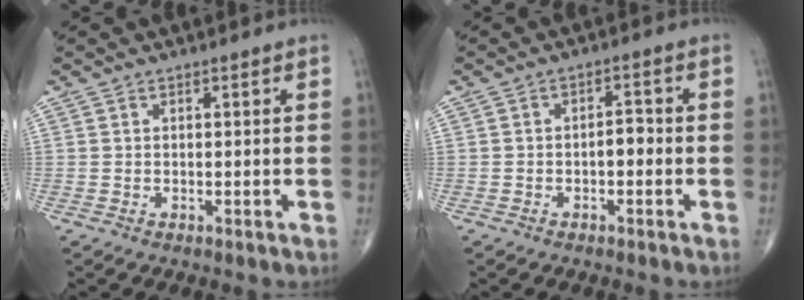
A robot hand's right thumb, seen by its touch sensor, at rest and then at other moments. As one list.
[{"total": 2.7, "force": [-0.8, 1.5, 2.2], "torque": [-0.023, 0.014, -0.016]}]